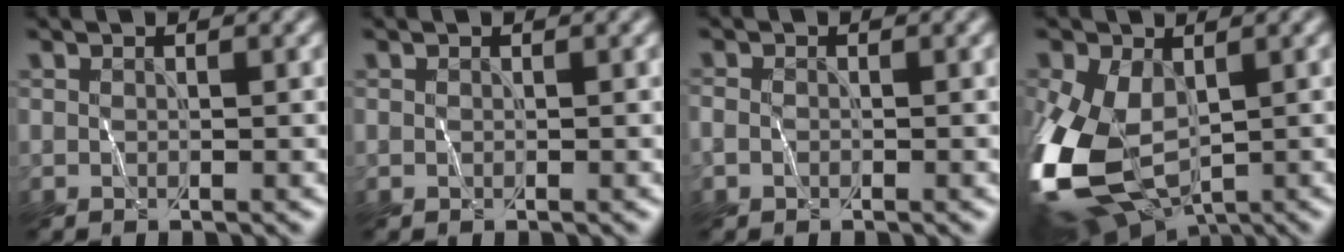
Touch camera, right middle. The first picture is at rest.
{"total": 0.0}
{"total": 1.4, "force": [-0.4, 1.0, 0.8], "torque": [-0.018, 0.000, -0.010]}
{"total": 13.1, "force": [-2.3, 8.1, 10.1], "torque": [-0.259, -0.025, -0.034]}